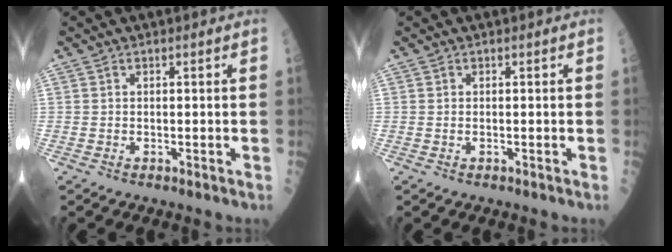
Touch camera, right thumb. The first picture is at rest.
{"total": 0.0}